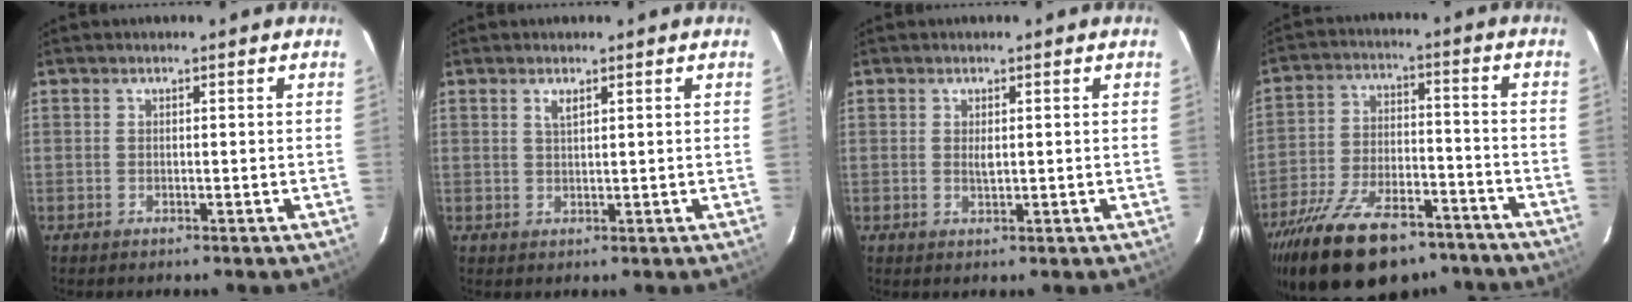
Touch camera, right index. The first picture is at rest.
{"total": 1.7, "force": [1.0, 0.5, 1.3], "torque": [-0.023, 0.002, 0.017]}
{"total": 1.4, "force": [0.3, 0.6, 1.2], "torque": [-0.023, 0.000, 0.006]}
{"total": 22.9, "force": [-17.3, 9.7, 11.4], "torque": [-0.227, -0.013, -0.260]}